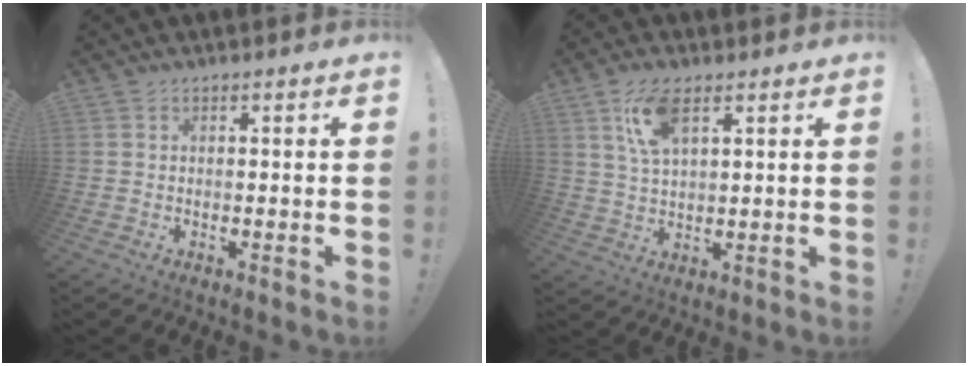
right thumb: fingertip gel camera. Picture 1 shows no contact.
{"total": 9.1, "force": [4.7, 3.9, 6.7], "torque": [-0.131, -0.007, 0.085]}